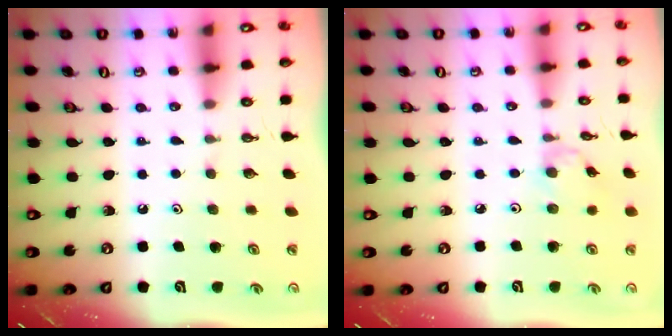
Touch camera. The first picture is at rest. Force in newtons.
{"total": 0.9, "press": 0.9, "slide": 0.3}